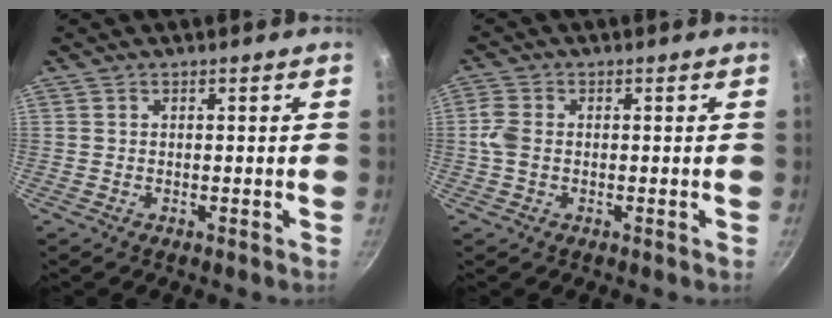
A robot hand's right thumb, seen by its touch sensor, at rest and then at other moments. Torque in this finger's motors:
{"motor_torque": [0.71, 0.68, 0.77, 0.43, 0.00]}